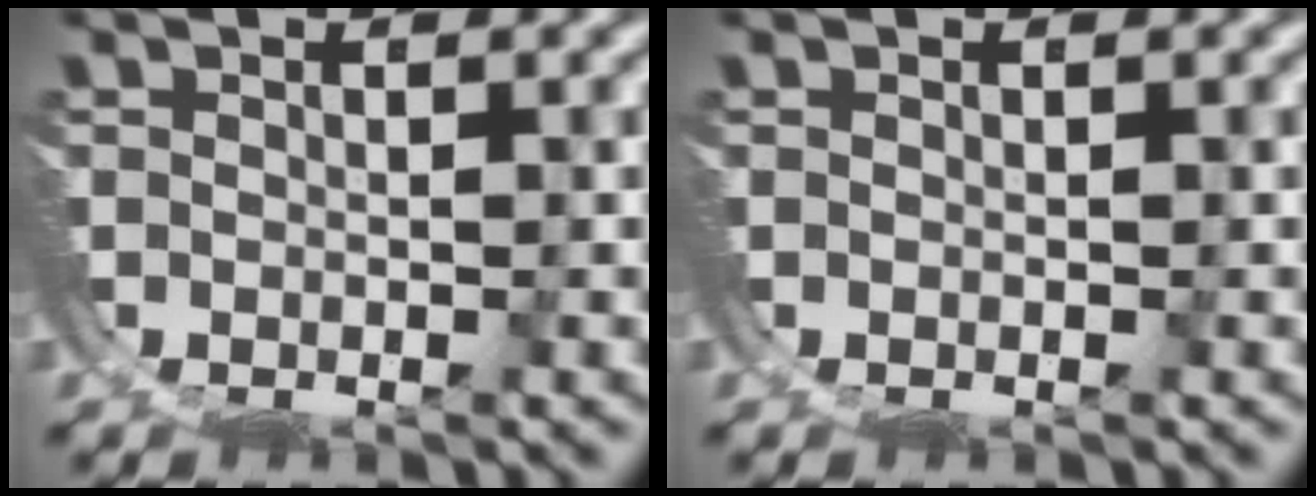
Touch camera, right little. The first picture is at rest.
{"total": 0.0}